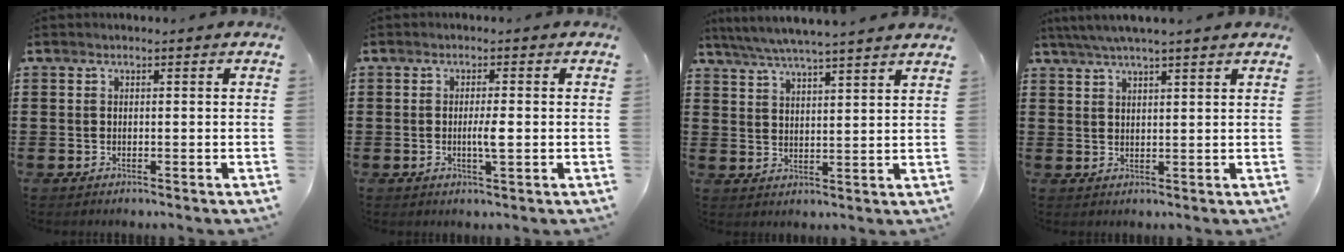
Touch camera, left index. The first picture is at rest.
{"total": 2.8, "force": [-0.4, 0.4, 2.8], "torque": [-0.051, -0.003, -0.007]}
{"total": 4.9, "force": [4.6, -0.4, 1.6], "torque": [-0.047, -0.022, 0.081]}
{"total": 3.8, "force": [3.2, -0.3, 1.9], "torque": [-0.044, -0.003, 0.059]}